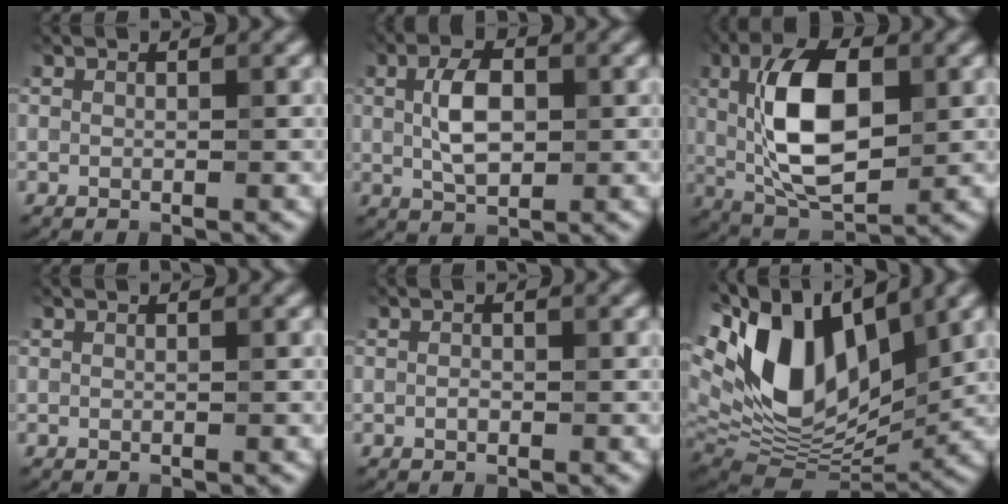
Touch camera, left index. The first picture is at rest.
{"total": 4.4, "force": [0.5, 2.4, 3.6], "torque": [-0.075, 0.004, 0.009]}
{"total": 9.9, "force": [1.1, 4.8, 8.6], "torque": [-0.159, 0.006, 0.016]}
{"total": 0.0}
{"total": 0.6, "force": [-0.2, 0.4, 0.4], "torque": [-0.008, 0.001, -0.004]}
{"total": 14.9, "force": [3.8, 8.3, 11.8], "torque": [-0.243, 0.009, 0.063]}